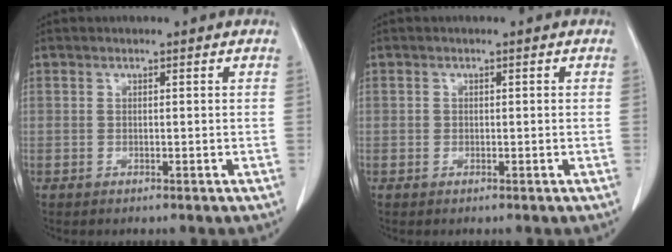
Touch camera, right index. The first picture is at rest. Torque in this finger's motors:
{"motor_torque": [0.10, -0.06, 0.01, 0.01]}